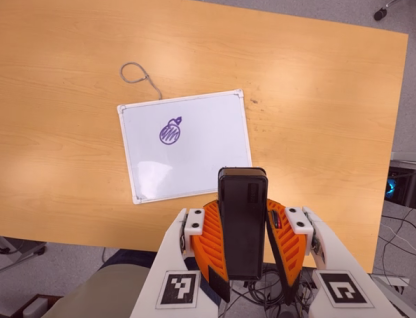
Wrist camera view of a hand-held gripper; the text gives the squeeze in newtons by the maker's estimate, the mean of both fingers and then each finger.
{"total": 8.3, "left": 6.7, "right": 9.9}